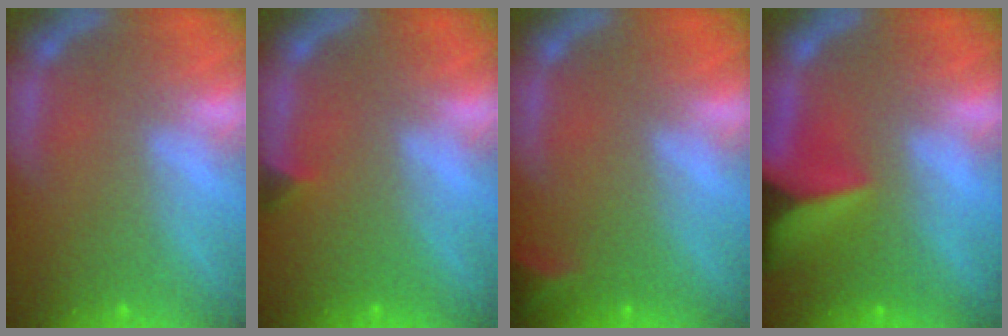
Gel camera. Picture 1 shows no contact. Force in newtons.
{"total": 0.9}
{"total": 1.9}
{"total": 10.0}